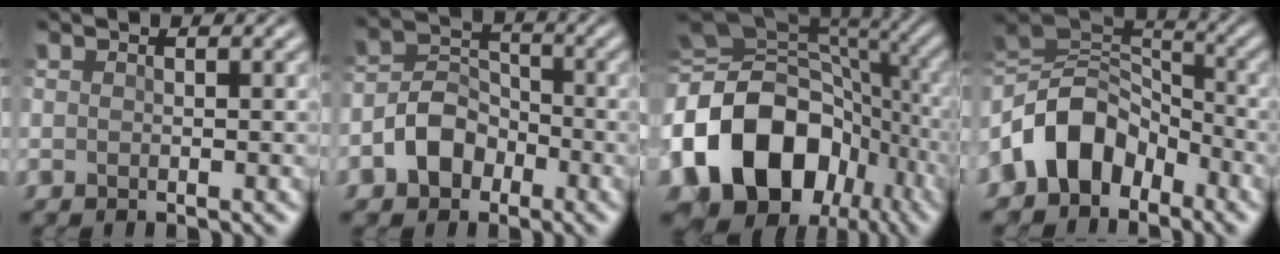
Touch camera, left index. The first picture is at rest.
{"total": 4.2, "force": [-2.1, 3.1, 2.0], "torque": [-0.034, 0.006, -0.045]}
{"total": 17.5, "force": [-5.4, 13.2, 10.1], "torque": [-0.205, -0.008, -0.102]}
{"total": 8.1, "force": [-4.3, 5.4, 4.2], "torque": [-0.062, 0.012, -0.098]}